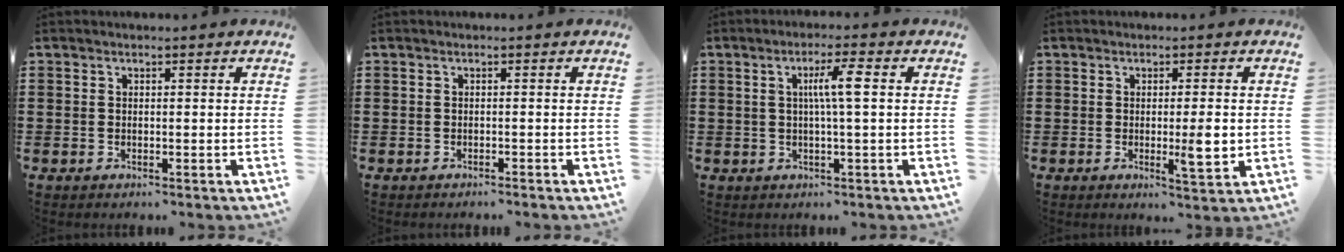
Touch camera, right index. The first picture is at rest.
{"total": 0.0}
{"total": 4.9, "force": [0.7, 0.3, 4.8], "torque": [-0.092, 0.004, 0.006]}
{"total": 5.1, "force": [-0.5, 1.0, 5.0], "torque": [-0.075, -0.004, -0.009]}